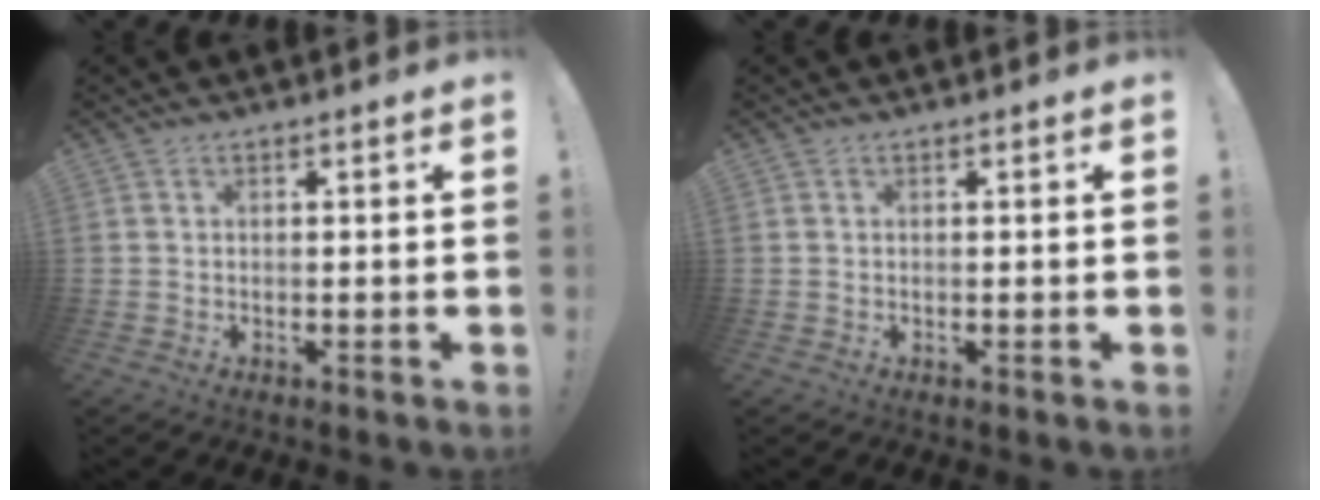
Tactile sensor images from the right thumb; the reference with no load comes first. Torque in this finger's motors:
{"motor_torque": [0.00, 0.00, 0.06, -0.04, 0.00]}